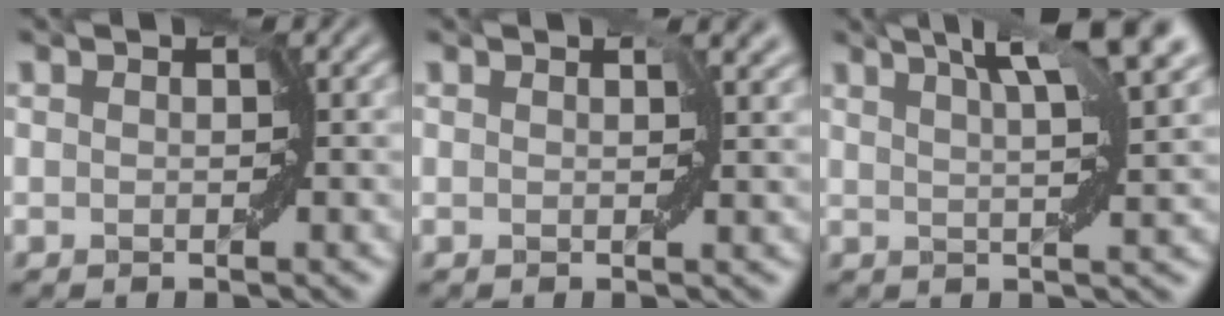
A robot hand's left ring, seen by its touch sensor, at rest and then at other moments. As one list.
[{"total": 2.0, "force": [1.0, 1.0, 1.3], "torque": [-0.012, 0.006, 0.010]}, {"total": 7.7, "force": [4.8, 1.3, 5.9], "torque": [-0.072, 0.030, 0.064]}]